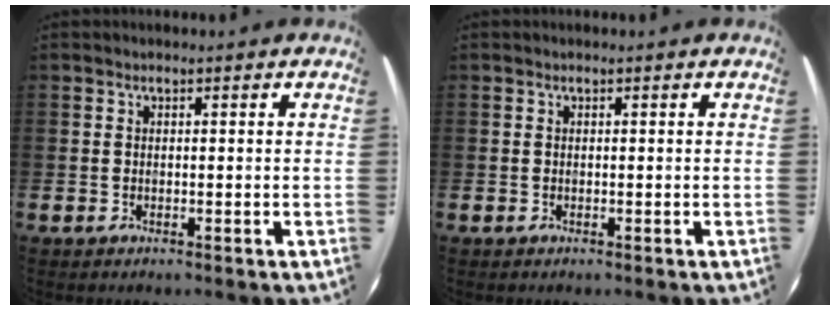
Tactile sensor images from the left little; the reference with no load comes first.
{"total": 0.0}